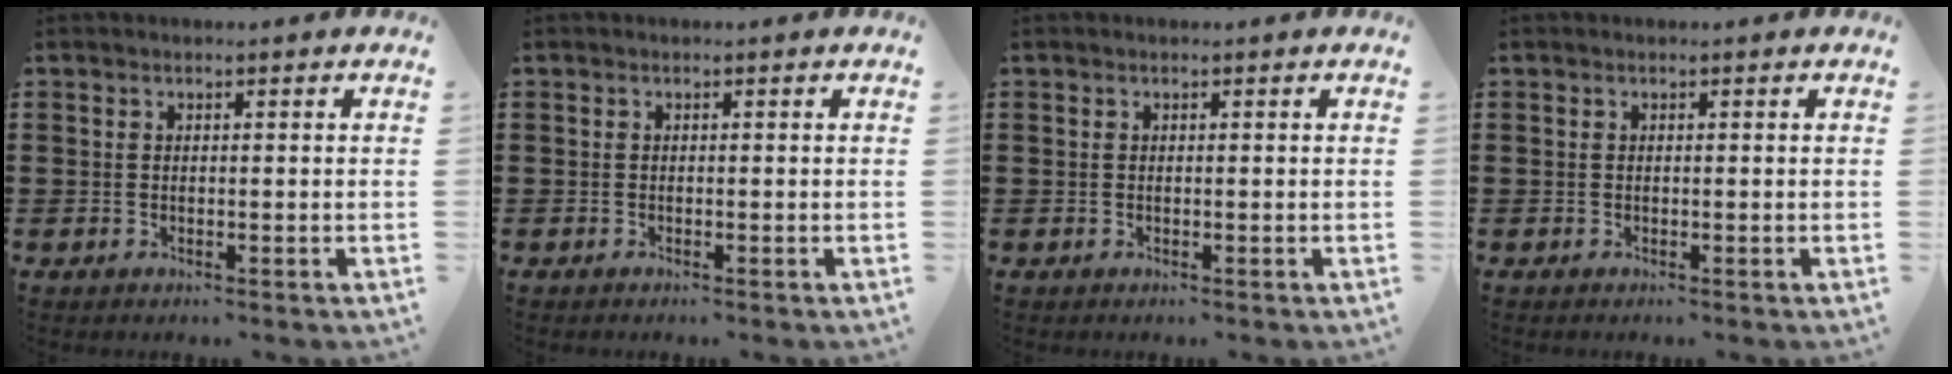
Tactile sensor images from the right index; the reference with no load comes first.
{"total": 0.0}
{"total": 0.0}
{"total": 0.0}